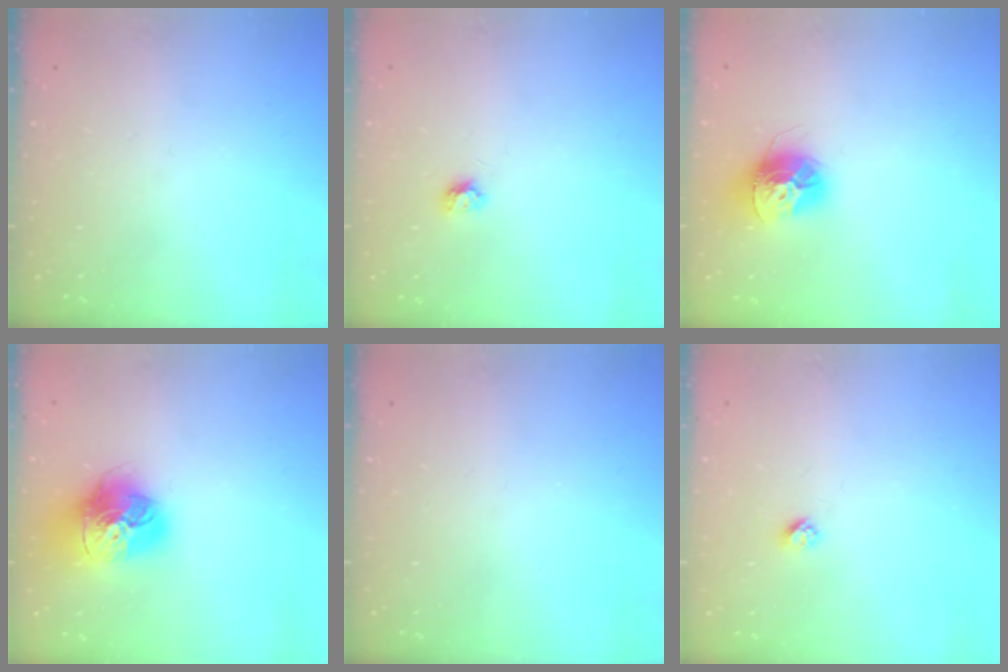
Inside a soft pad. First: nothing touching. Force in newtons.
{"total": 3.8, "press": 3.8, "slide": 0.4}
{"total": 12.7, "press": 12.7, "slide": 1.0}
{"total": 17.5, "press": 17.4, "slide": 1.9}
{"total": 0.0}
{"total": 2.7, "press": 2.6, "slide": 0.3}